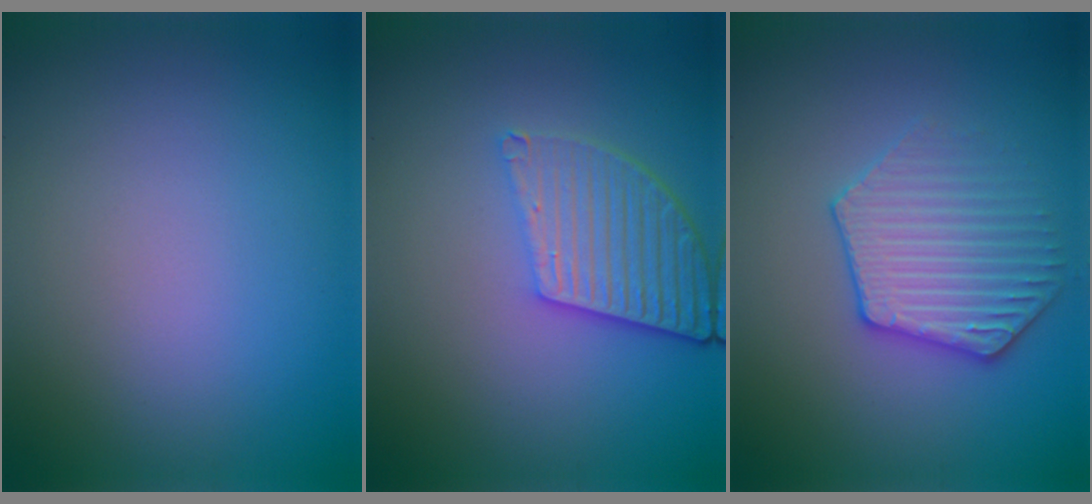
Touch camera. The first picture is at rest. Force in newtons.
{"total": 5.1, "press": 3.8, "slide": 3.3}
{"total": 3.6, "press": 3.5, "slide": 0.6}